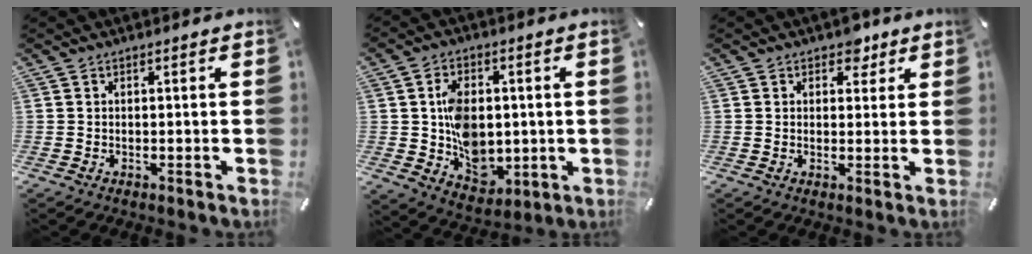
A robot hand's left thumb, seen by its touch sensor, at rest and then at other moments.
{"total": 11.8, "force": [0.3, 9.5, 6.9], "torque": [-0.101, 0.016, 0.017]}
{"total": 4.3, "force": [2.5, 3.1, 1.8], "torque": [-0.002, -0.006, 0.036]}